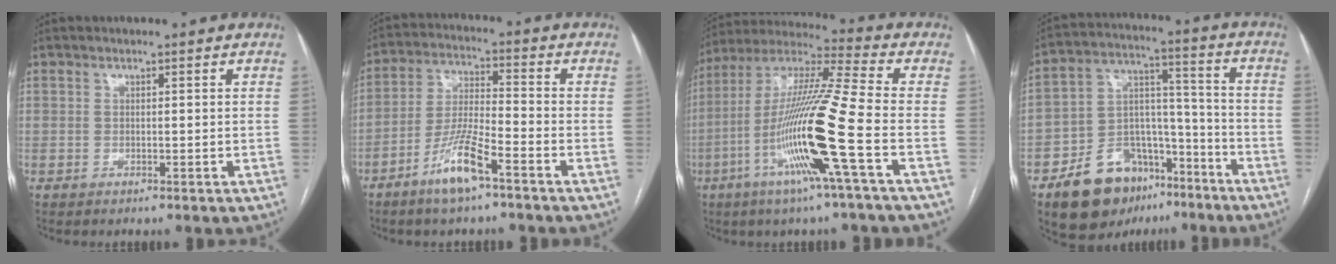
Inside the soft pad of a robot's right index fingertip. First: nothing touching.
{"total": 8.9, "force": [-5.5, 1.1, 6.9], "torque": [-0.144, -0.009, -0.108]}
{"total": 18.5, "force": [-6.2, -1.3, 17.4], "torque": [-0.349, -0.017, -0.127]}
{"total": 15.9, "force": [-10.2, 9.3, 7.7], "torque": [-0.125, 0.042, -0.164]}